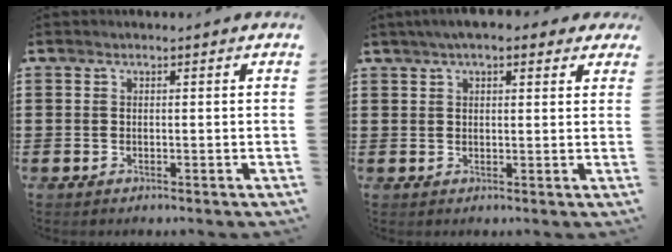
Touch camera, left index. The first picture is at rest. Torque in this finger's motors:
{"motor_torque": [2.14, 0.00, 1.05, 0.21]}